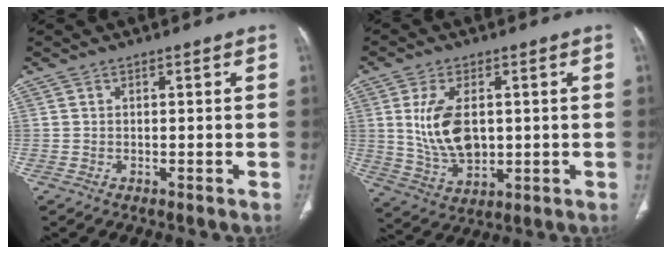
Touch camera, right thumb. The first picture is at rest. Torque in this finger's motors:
{"motor_torque": [-0.78, 1.28, 1.20, 0.40, 0.12]}